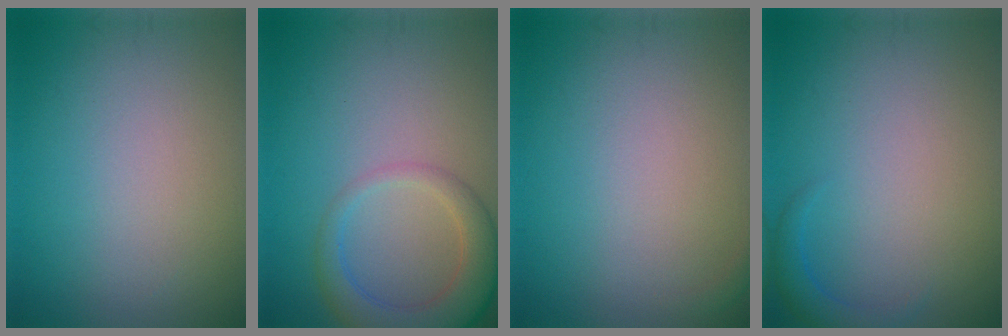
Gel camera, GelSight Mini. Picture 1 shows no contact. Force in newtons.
{"total": 4.8, "press": 4.8, "slide": 0.3}
{"total": 0.6, "press": 0.6, "slide": 0.1}
{"total": 1.7, "press": 1.6, "slide": 0.2}